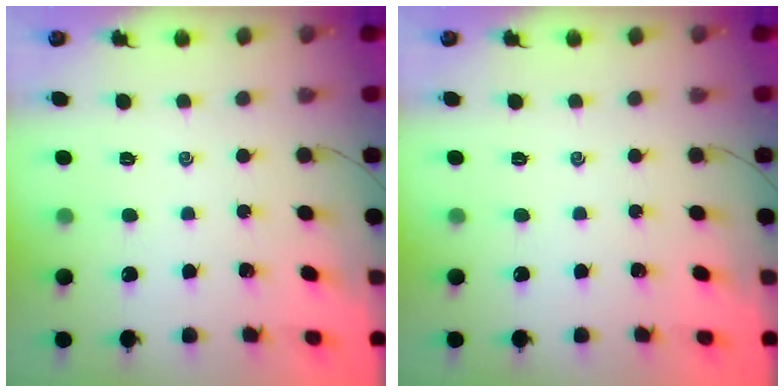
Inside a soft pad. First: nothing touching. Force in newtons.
{"total": 0.0}